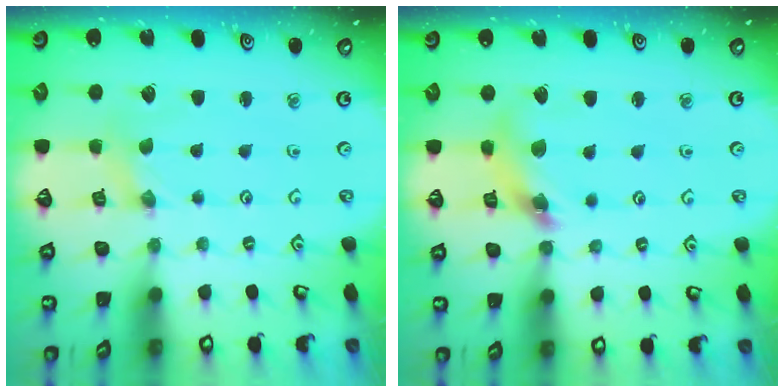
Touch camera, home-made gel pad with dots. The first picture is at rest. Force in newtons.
{"total": 9.6, "press": 9.6, "slide": 0.9}